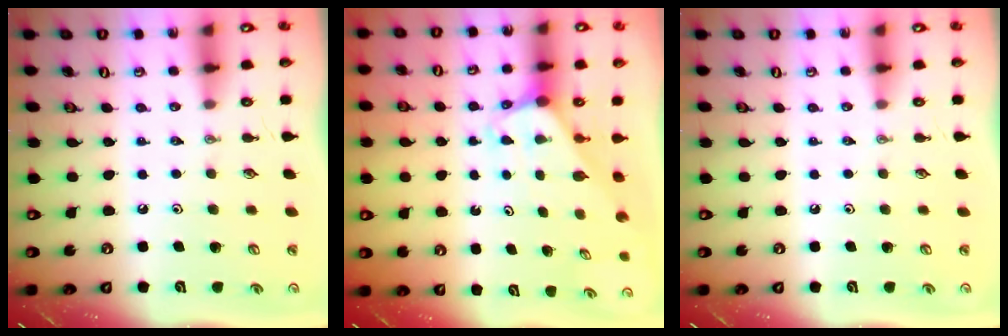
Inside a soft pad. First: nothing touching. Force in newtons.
{"total": 2.2, "press": 2.2, "slide": 0.1}
{"total": 0.0}